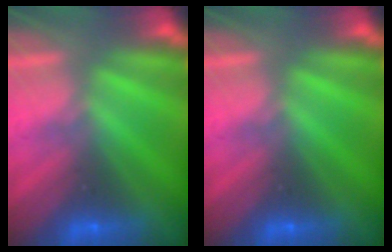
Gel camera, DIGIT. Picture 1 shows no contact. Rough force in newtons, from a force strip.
{"total": 0.0}